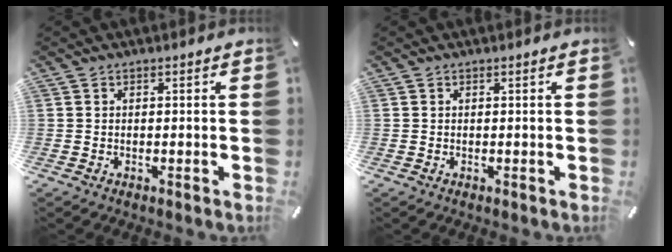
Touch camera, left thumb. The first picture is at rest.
{"total": 0.0}